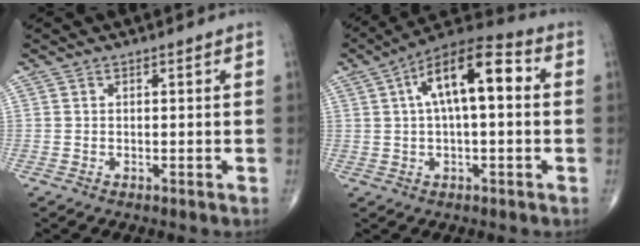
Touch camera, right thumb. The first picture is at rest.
{"total": 14.0, "force": [2.6, 5.6, 12.5], "torque": [-0.204, 0.038, 0.034]}